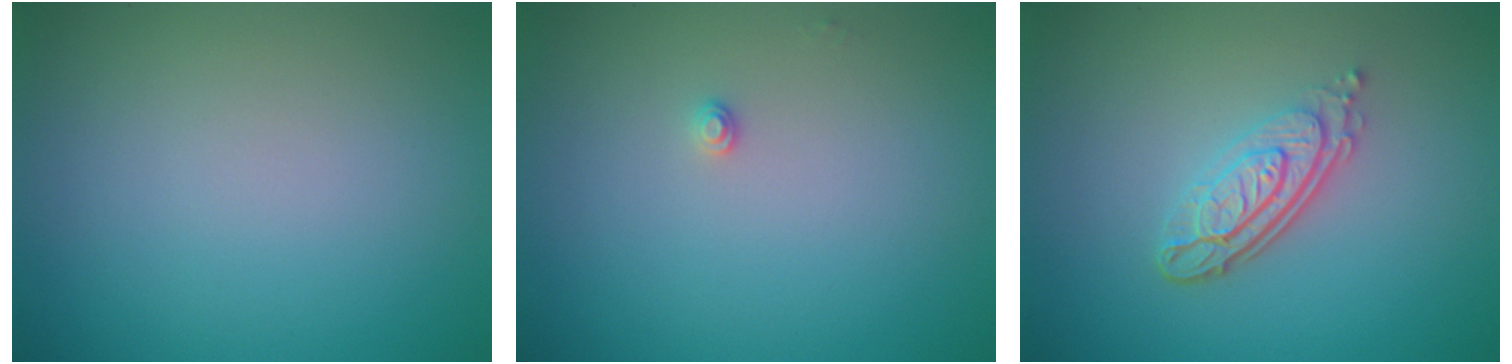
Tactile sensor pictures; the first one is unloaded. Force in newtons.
{"total": 0.8, "press": 0.8, "slide": 0.0}
{"total": 4.3, "press": 3.0, "slide": 3.1}